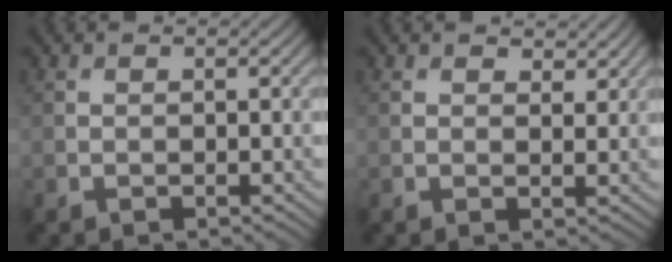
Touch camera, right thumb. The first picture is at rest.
{"total": 2.4, "force": [1.8, 1.0, 1.2], "torque": [-0.017, -0.005, 0.034]}